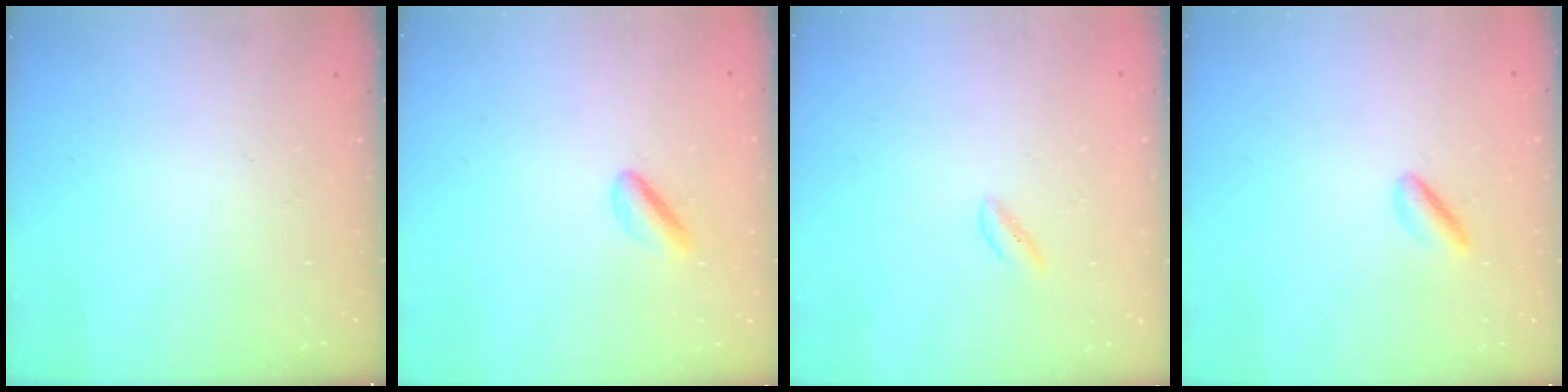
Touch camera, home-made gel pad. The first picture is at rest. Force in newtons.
{"total": 2.7, "press": 2.7, "slide": 0.6}
{"total": 0.7, "press": 0.6, "slide": 0.5}
{"total": 2.5, "press": 2.5, "slide": 0.6}